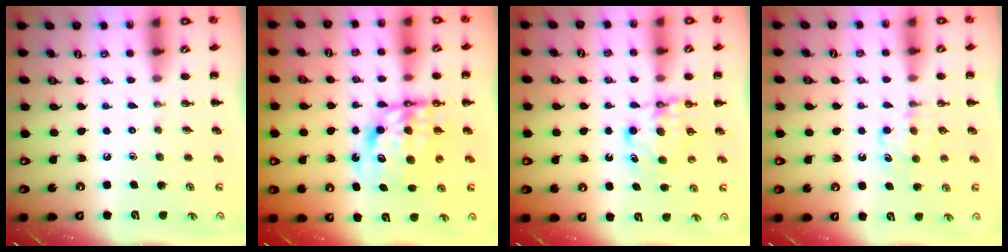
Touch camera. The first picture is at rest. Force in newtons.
{"total": 10.3, "press": 9.9, "slide": 2.8}
{"total": 6.0, "press": 5.9, "slide": 0.7}
{"total": 6.7, "press": 6.5, "slide": 1.7}